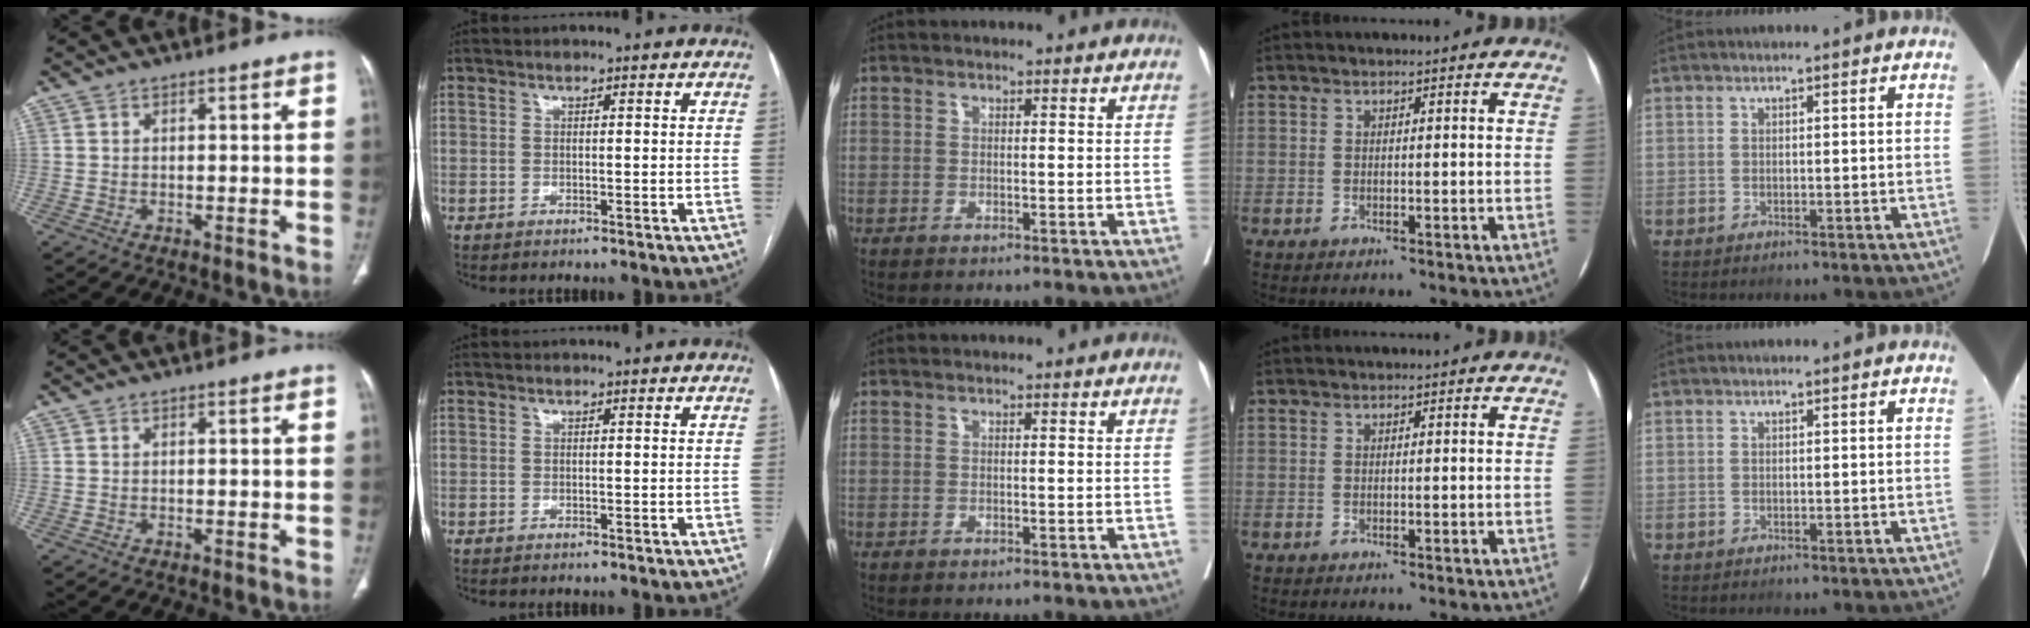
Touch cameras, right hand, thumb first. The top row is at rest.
{}